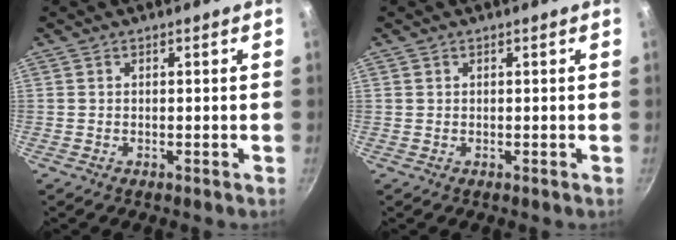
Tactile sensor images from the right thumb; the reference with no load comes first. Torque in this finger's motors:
{"motor_torque": [-0.60, 0.10, -0.49, 0.34, -0.03]}